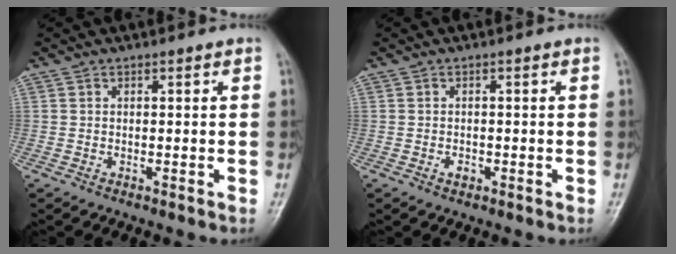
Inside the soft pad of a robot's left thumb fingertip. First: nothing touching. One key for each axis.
{"total": 1.2, "fx": -0.7, "fy": 0.8, "fz": 0.6, "tx": -0.007, "ty": 0.004, "tz": -0.010}